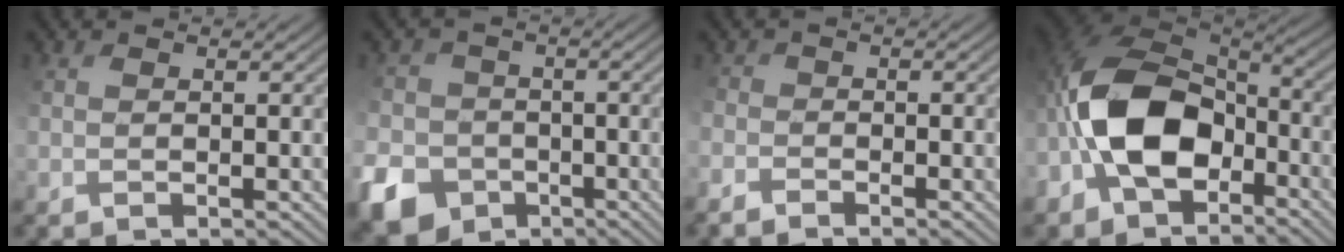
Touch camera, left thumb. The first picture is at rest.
{"total": 9.5, "force": [-4.3, 7.9, 3.2], "torque": [-0.100, -0.030, -0.086]}
{"total": 2.7, "force": [-2.4, 1.1, 0.5], "torque": [-0.011, -0.004, -0.055]}
{"total": 12.6, "force": [-3.6, 7.7, 9.3], "torque": [-0.198, 0.008, -0.082]}